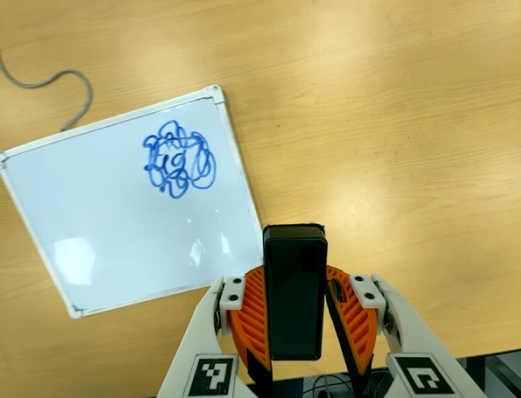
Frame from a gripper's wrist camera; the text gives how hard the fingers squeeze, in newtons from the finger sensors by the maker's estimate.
{"total": 4.8, "left": 4.4, "right": 5.2}